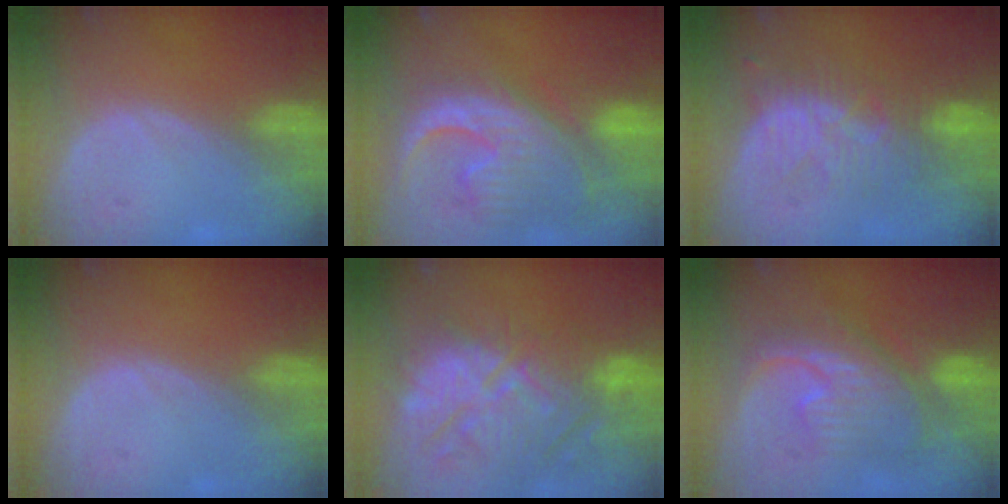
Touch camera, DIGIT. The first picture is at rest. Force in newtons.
{"total": 13.4, "press": 11.5, "slide": 6.9}
{"total": 8.3, "press": 8.1, "slide": 2.0}
{"total": 0.0}
{"total": 13.1, "press": 12.3, "slide": 4.5}
{"total": 9.4, "press": 9.4, "slide": 0.6}